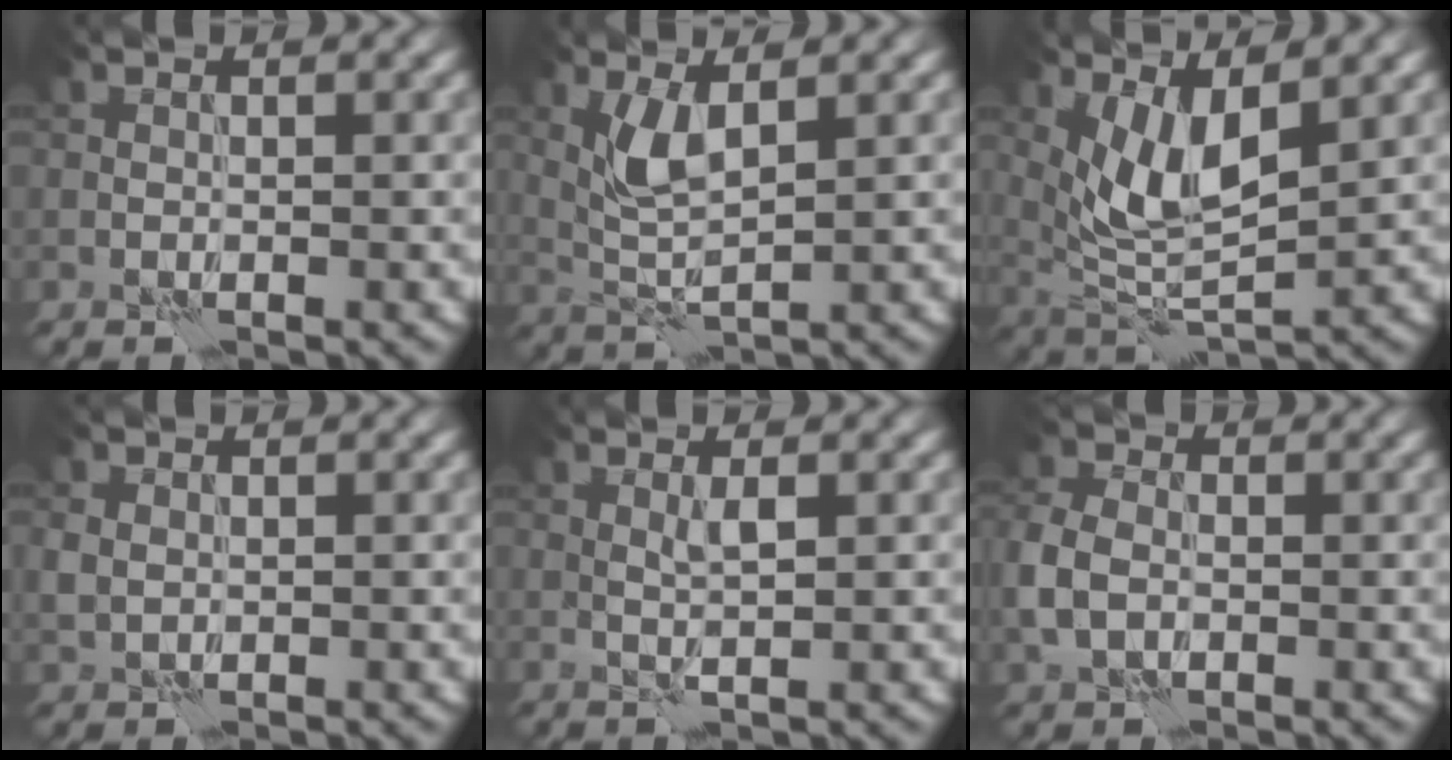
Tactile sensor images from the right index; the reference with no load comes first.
{"total": 3.1, "force": [1.3, 0.8, 2.8], "torque": [-0.063, -0.002, 0.027]}
{"total": 5.1, "force": [2.3, 1.6, 4.3], "torque": [-0.088, -0.012, 0.049]}
{"total": 1.6, "force": [0.1, 1.4, 0.9], "torque": [-0.022, 0.002, 0.003]}
{"total": 1.2, "force": [0.7, -0.2, 1.0], "torque": [-0.019, 0.002, 0.011]}
{"total": 4.3, "force": [-1.1, 3.1, 2.8], "torque": [-0.077, 0.003, -0.028]}